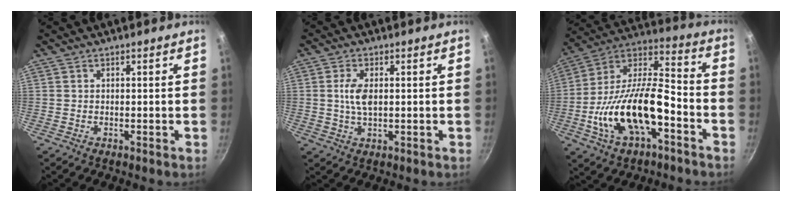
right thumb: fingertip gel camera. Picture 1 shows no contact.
{"total": 4.8, "force": [0.5, 2.4, 4.1], "torque": [-0.081, 0.002, 0.009]}
{"total": 21.5, "force": [-7.0, 10.0, 17.7], "torque": [-0.312, 0.051, -0.137]}